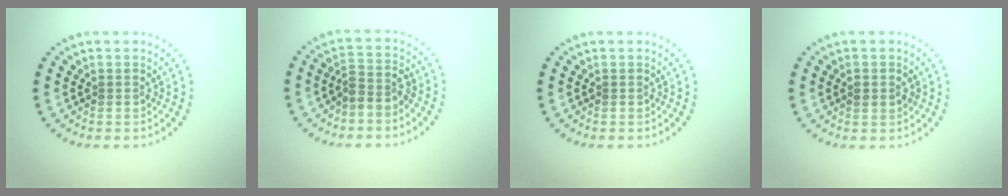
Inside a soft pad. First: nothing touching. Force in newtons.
{"total": 2.2, "press": 1.7, "slide": 1.4}
{"total": 0.0}
{"total": 1.3, "press": 1.3, "slide": 0.1}